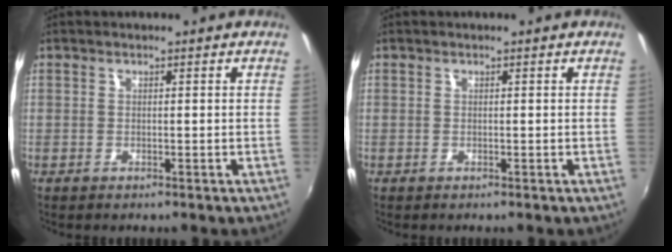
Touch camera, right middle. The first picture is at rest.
{"total": 0.0}